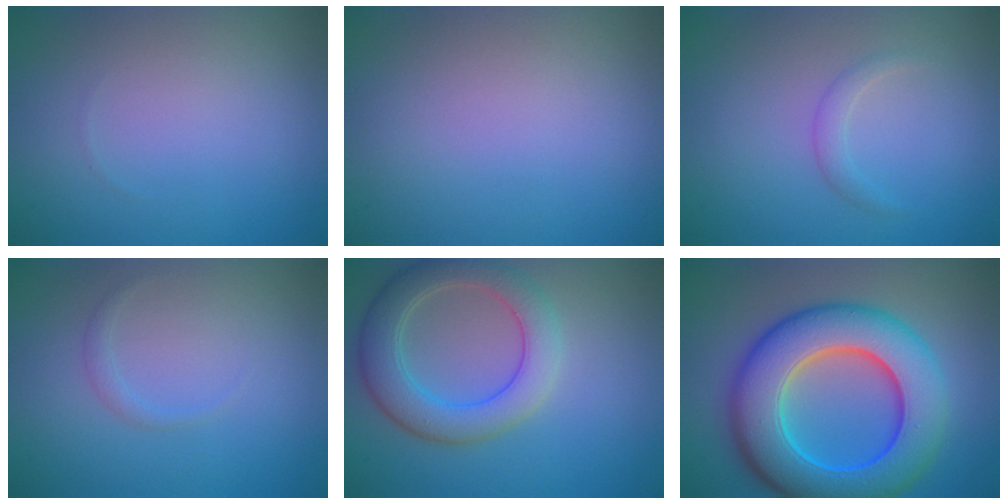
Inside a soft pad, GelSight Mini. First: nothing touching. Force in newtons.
{"total": 0.0}
{"total": 1.2, "press": 1.2, "slide": 0.1}
{"total": 0.8, "press": 0.8, "slide": 0.1}
{"total": 5.7, "press": 5.7, "slide": 0.4}
{"total": 12.0, "press": 12.0, "slide": 0.2}